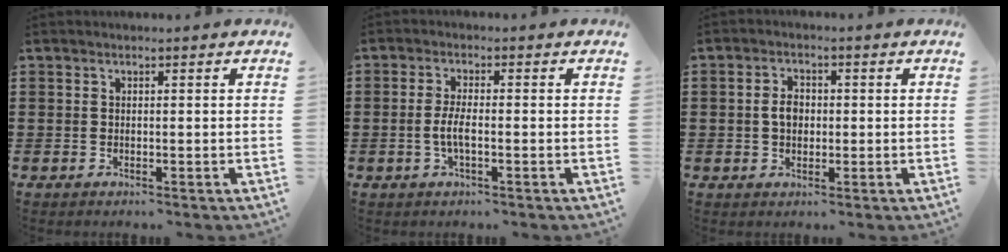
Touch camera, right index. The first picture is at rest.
{"total": 3.4, "force": [-0.8, 0.8, 3.2], "torque": [-0.077, -0.005, -0.023]}
{"total": 3.1, "force": [-0.1, 2.1, 2.2], "torque": [-0.047, 0.008, -0.003]}